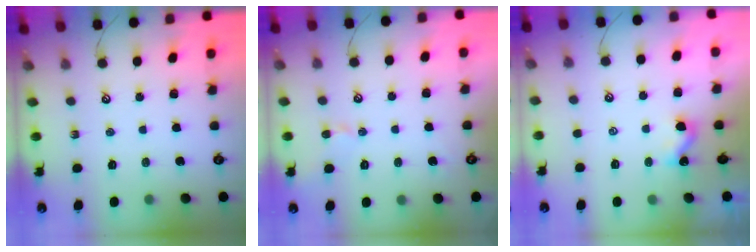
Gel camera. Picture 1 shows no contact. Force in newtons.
{"total": 2.2, "press": 2.2, "slide": 0.3}
{"total": 2.5, "press": 2.5, "slide": 0.3}